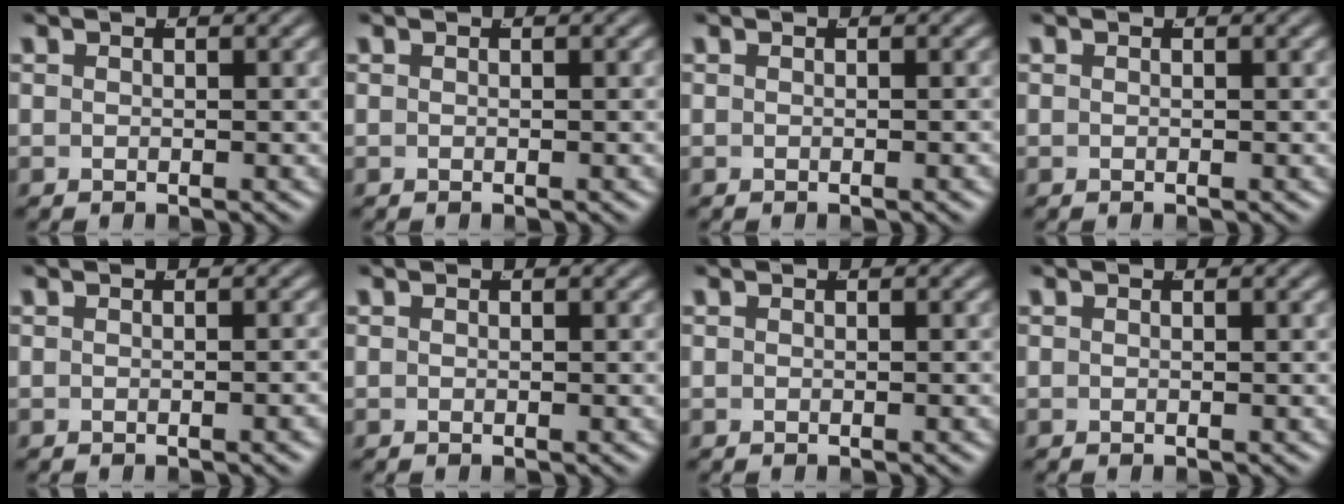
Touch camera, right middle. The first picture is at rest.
{"total": 0.0}
{"total": 0.0}
{"total": 0.0}
{"total": 0.6, "force": [-0.4, -0.3, 0.3], "torque": [-0.005, 0.005, -0.007]}
{"total": 0.0}
{"total": 0.0}
{"total": 0.0}